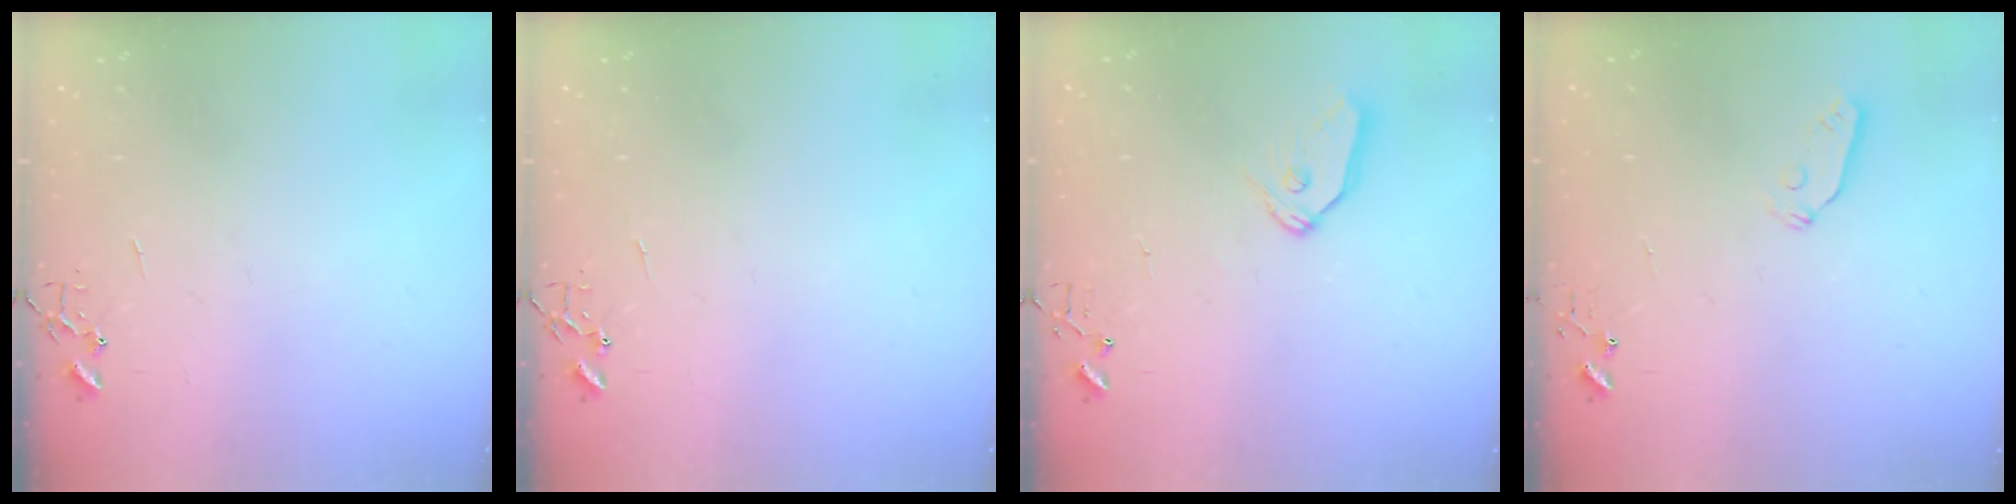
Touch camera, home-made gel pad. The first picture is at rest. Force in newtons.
{"total": 0.0}
{"total": 8.4, "press": 8.4, "slide": 0.5}
{"total": 4.3, "press": 4.3, "slide": 0.3}